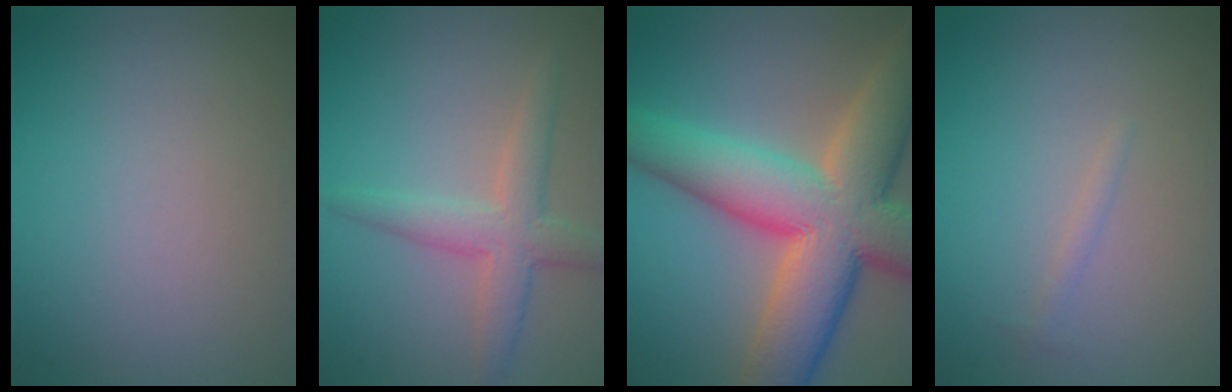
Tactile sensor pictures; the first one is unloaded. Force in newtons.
{"total": 3.6, "press": 3.6, "slide": 0.1}
{"total": 13.7, "press": 13.7, "slide": 0.9}
{"total": 0.6, "press": 0.6, "slide": 0.0}